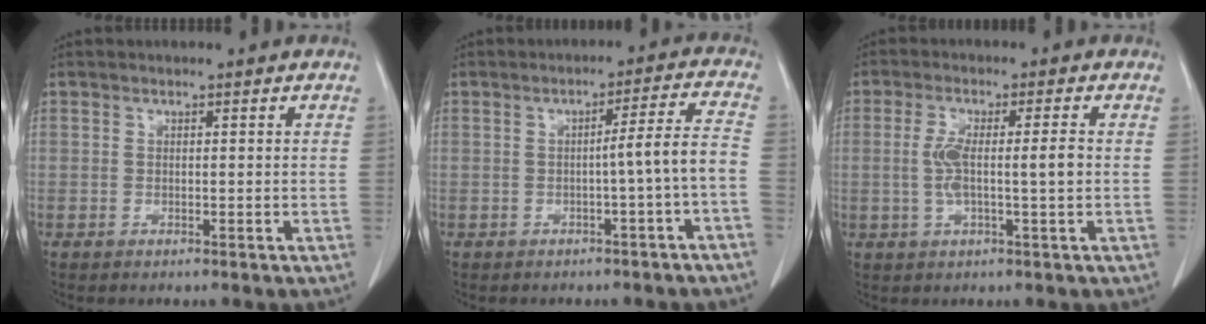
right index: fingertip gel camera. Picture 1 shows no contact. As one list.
[{"total": 5.1, "force": [-1.5, -0.8, 4.8], "torque": [-0.063, 0.014, -0.022]}, {"total": 6.0, "force": [-0.2, 0.6, 5.9], "torque": [-0.119, 0.006, -0.002]}]